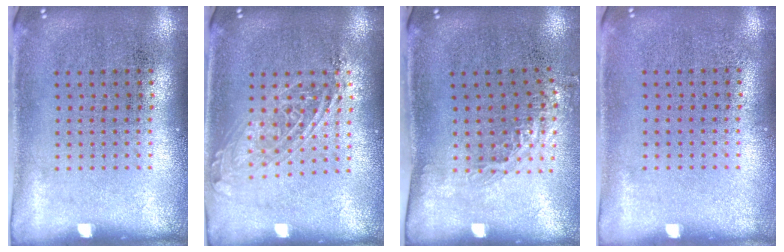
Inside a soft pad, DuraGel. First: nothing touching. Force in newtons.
{"total": 1.5, "press": 1.2, "slide": 0.9}
{"total": 1.2, "press": 1.0, "slide": 0.8}
{"total": 0.0}